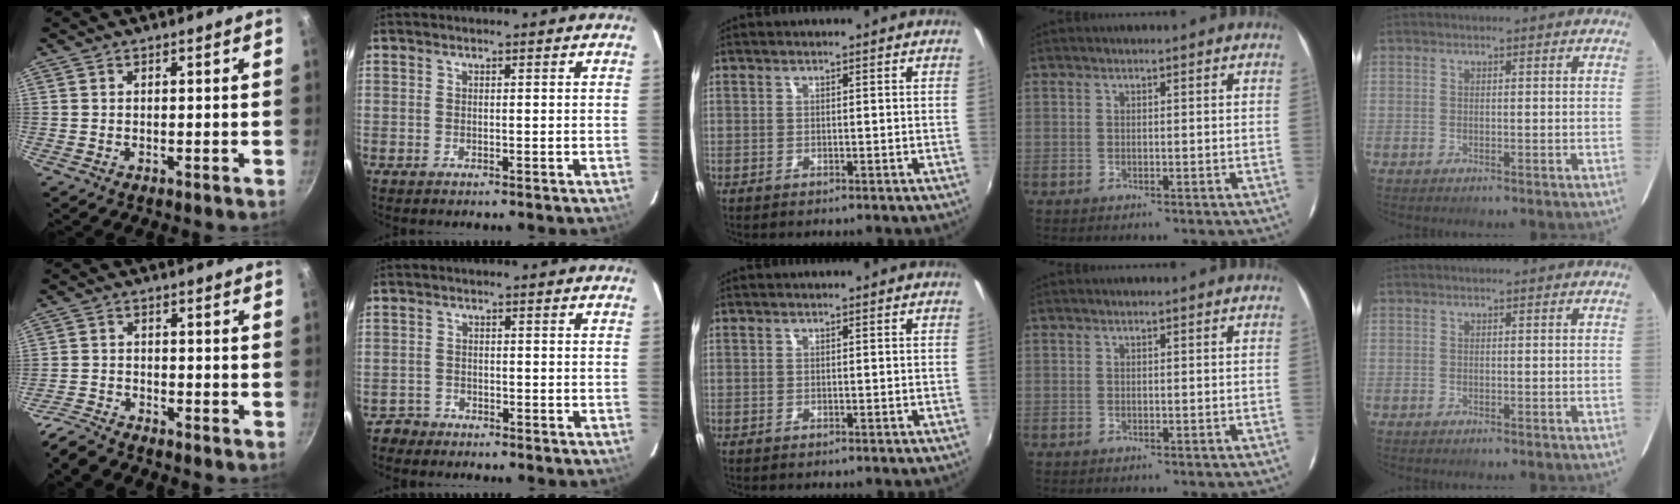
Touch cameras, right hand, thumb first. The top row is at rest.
{"thumb": {"total": 4.3, "force": [-4.1, 0.6, 1.0], "torque": [-0.029, 0.020, -0.091]}, "index": {"total": 2.5, "force": [-2.1, 1.3, -0.3], "torque": [-0.001, 0.009, -0.043]}}